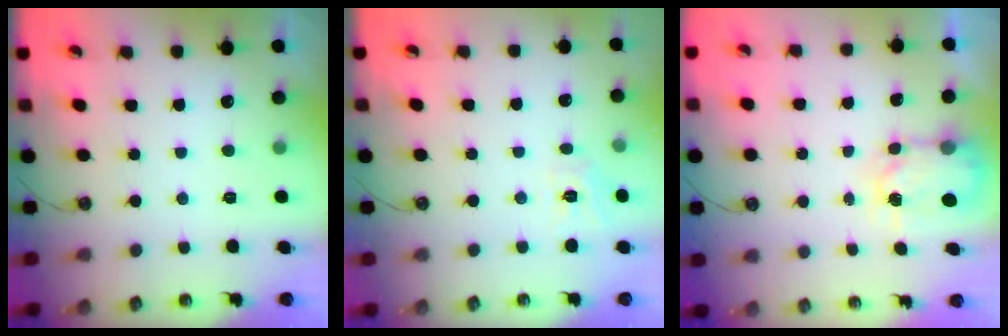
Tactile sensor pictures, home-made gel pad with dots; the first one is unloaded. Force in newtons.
{"total": 7.5, "press": 7.4, "slide": 0.5}
{"total": 5.4, "press": 5.4, "slide": 0.4}